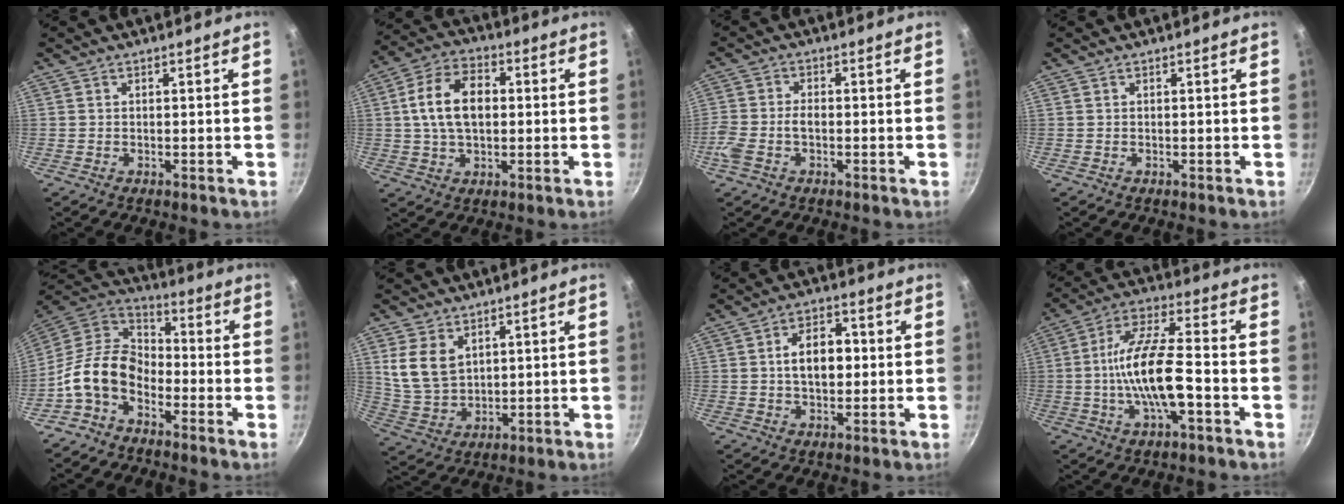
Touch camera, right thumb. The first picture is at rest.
{"total": 12.2, "force": [1.2, 7.8, 9.3], "torque": [-0.146, 0.022, 0.011]}
{"total": 5.4, "force": [-1.8, 3.1, 4.0], "torque": [-0.087, 0.015, -0.045]}
{"total": 0.0}
{"total": 12.8, "force": [-5.2, 8.6, 7.9], "torque": [-0.127, 0.057, -0.125]}
{"total": 9.3, "force": [3.5, 6.5, 5.7], "torque": [-0.096, -0.019, 0.082]}
{"total": 8.7, "force": [0.5, 5.6, 6.6], "torque": [-0.078, 0.016, 0.003]}
{"total": 14.6, "force": [-3.3, 4.8, 13.4], "torque": [-0.249, 0.032, -0.071]}